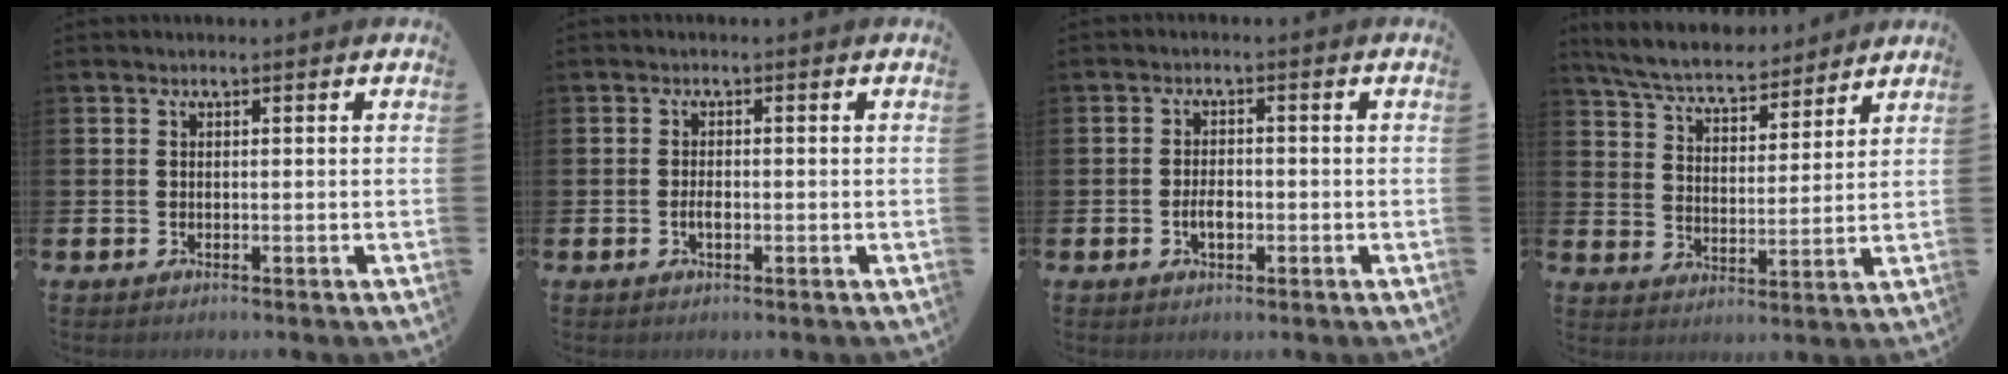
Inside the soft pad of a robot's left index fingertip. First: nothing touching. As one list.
[{"total": 1.5, "force": [-0.4, 0.7, 1.3], "torque": [-0.018, -0.002, -0.009]}, {"total": 2.6, "force": [-0.6, 1.4, 2.1], "torque": [-0.024, -0.002, -0.015]}, {"total": 6.5, "force": [6.2, 1.4, 1.5], "torque": [-0.056, -0.036, 0.107]}]